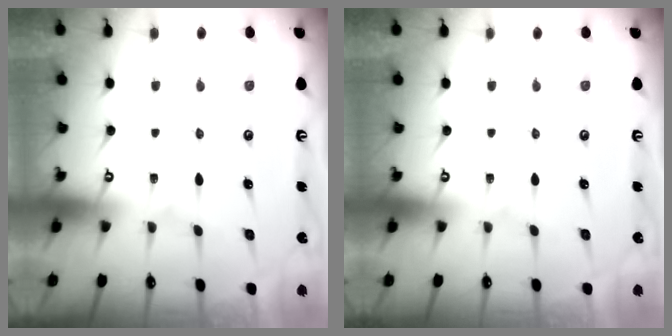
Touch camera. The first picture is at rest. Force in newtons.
{"total": 0.0}